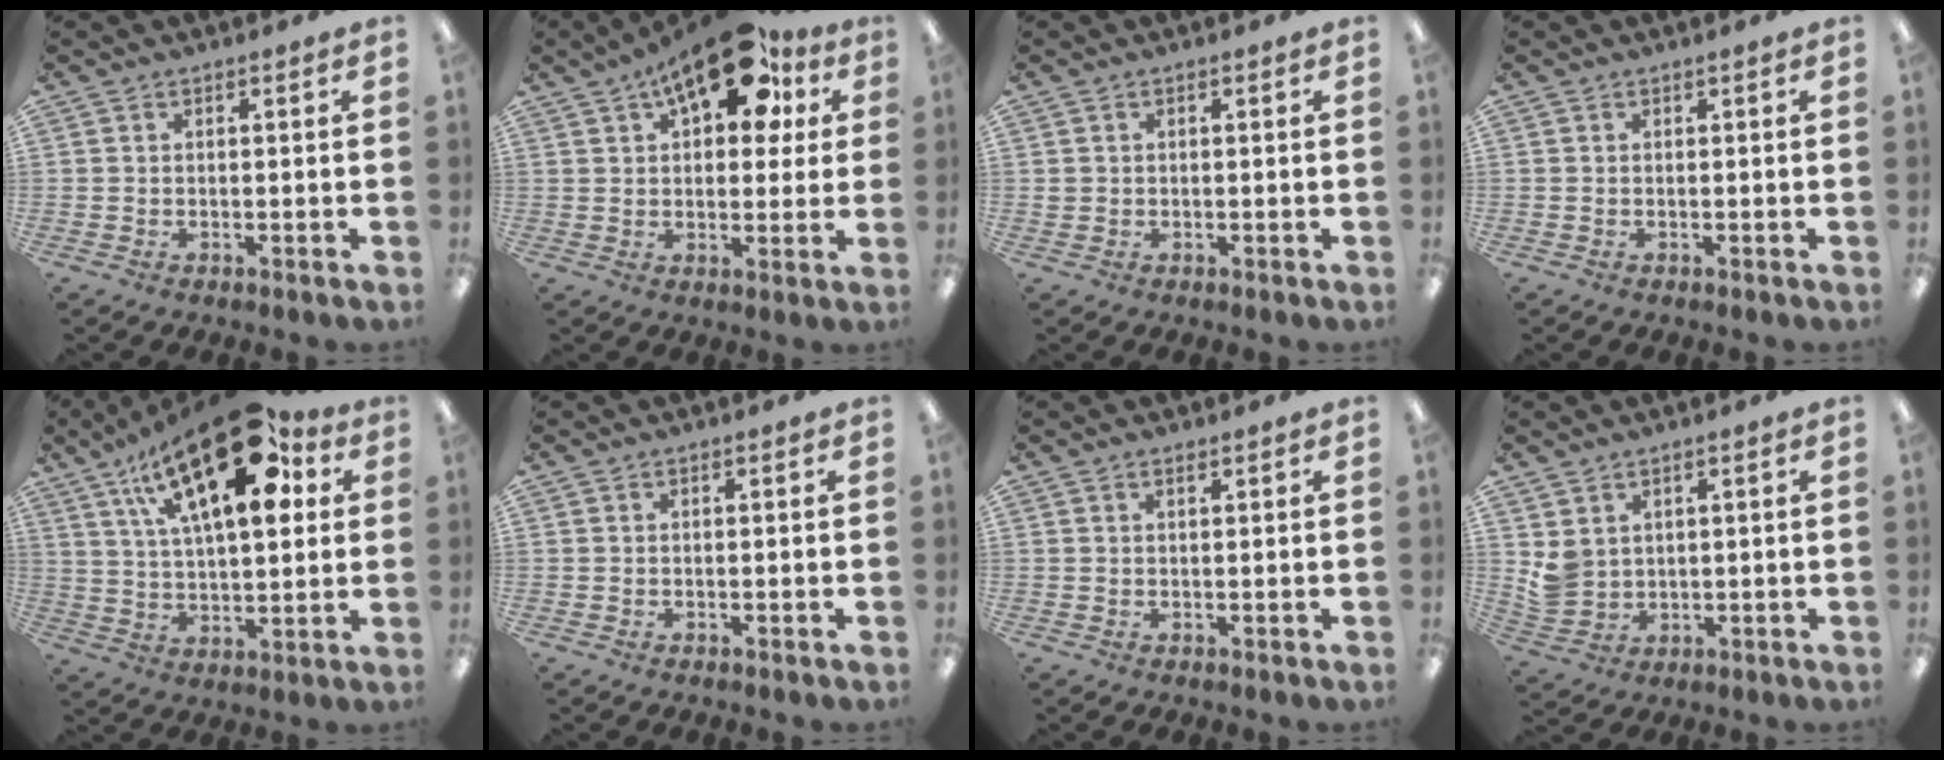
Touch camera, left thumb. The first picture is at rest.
{"total": 17.7, "force": [9.2, 8.8, 12.3], "torque": [-0.169, -0.026, 0.150]}
{"total": 0.8, "force": [0.0, 0.8, -0.1], "torque": [0.003, 0.004, -0.001]}
{"total": 0.0}
{"total": 25.3, "force": [13.0, 11.0, 18.8], "torque": [-0.309, -0.060, 0.210]}
{"total": 0.0}
{"total": 0.7, "force": [0.6, 0.2, 0.4], "torque": [-0.010, 0.001, 0.010]}
{"total": 4.1, "force": [2.1, 3.4, 1.0], "torque": [-0.020, -0.009, 0.042]}